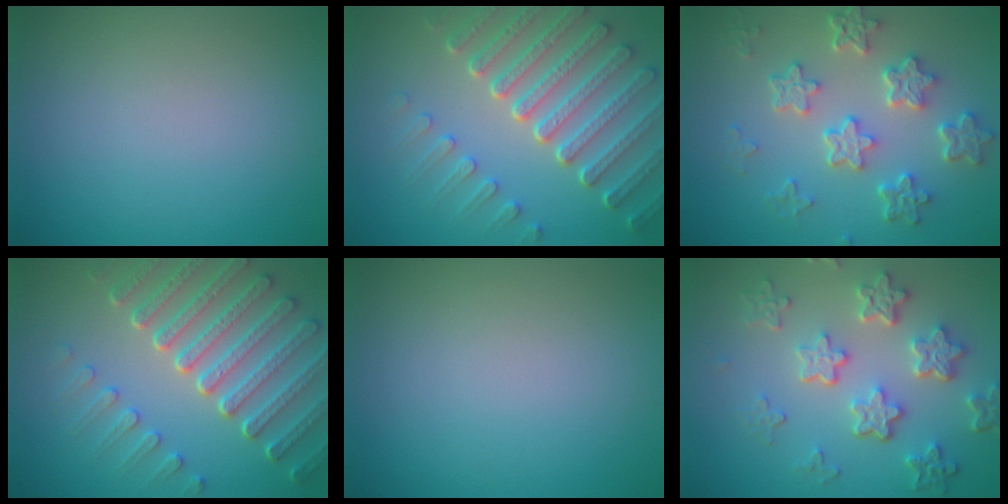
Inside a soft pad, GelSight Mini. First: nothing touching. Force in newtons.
{"total": 7.5, "press": 5.7, "slide": 4.9}
{"total": 5.6, "press": 4.3, "slide": 3.6}
{"total": 7.4, "press": 5.7, "slide": 4.7}
{"total": 0.0}
{"total": 5.8, "press": 4.3, "slide": 3.8}